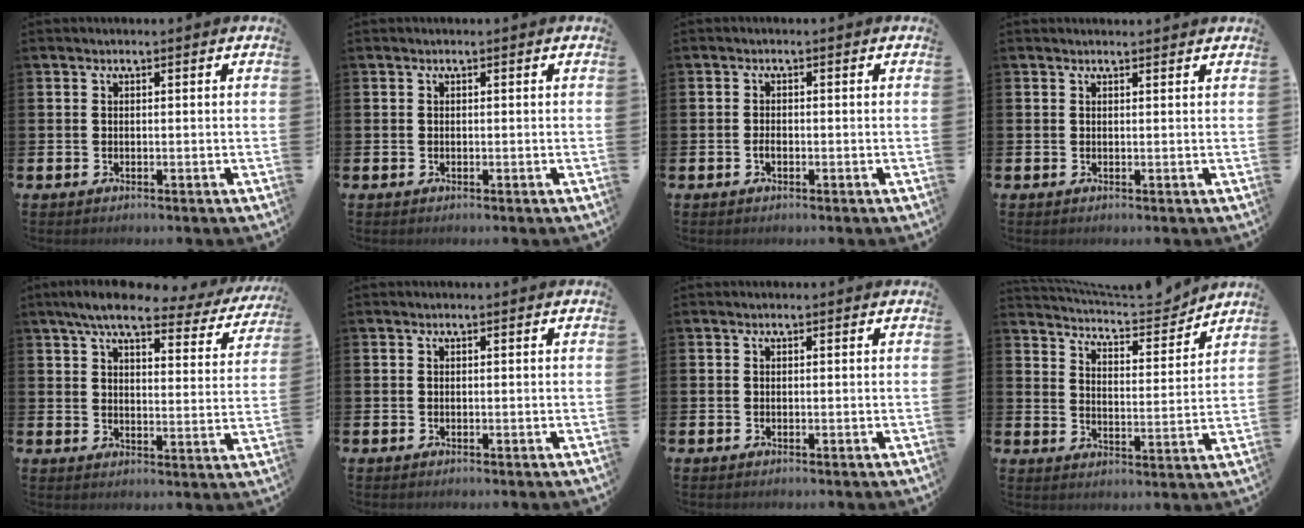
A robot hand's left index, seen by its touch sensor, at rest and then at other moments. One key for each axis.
{"total": 0.0}
{"total": 1.1, "fx": -0.5, "fy": 0.6, "fz": 0.8, "tx": -0.017, "ty": 0.001, "tz": -0.009}
{"total": 0.6, "fx": 0.6, "fy": -0.1, "fz": 0.1, "tx": 0.009, "ty": -0.006, "tz": 0.010}
{"total": 7.2, "fx": 6.1, "fy": 1.4, "fz": 3.6, "tx": -0.081, "ty": -0.028, "tz": 0.100}
{"total": 0.0}
{"total": 0.0}
{"total": 5.9, "fx": 5.8, "fy": 0.8, "fz": 0.8, "tx": -0.036, "ty": -0.048, "tz": 0.097}